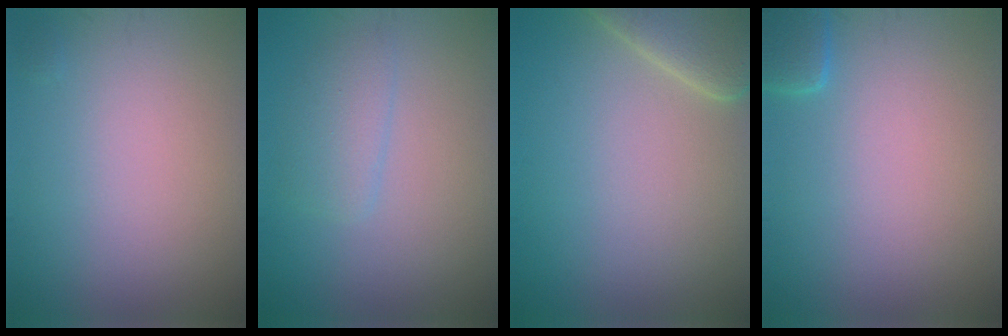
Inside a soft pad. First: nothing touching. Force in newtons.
{"total": 2.1, "press": 2.1, "slide": 0.1}
{"total": 4.4, "press": 4.4, "slide": 0.5}
{"total": 1.9, "press": 1.9, "slide": 0.2}